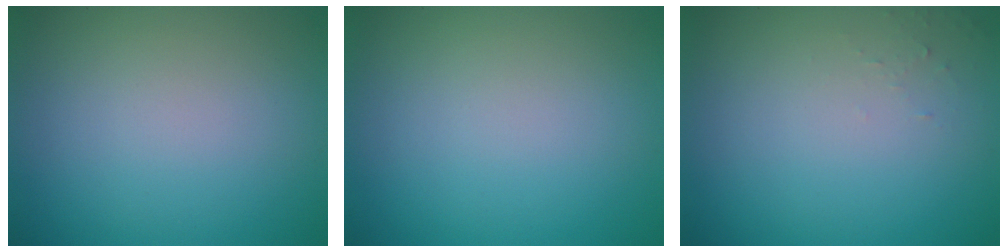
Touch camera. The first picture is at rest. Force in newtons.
{"total": 0.0}
{"total": 0.6, "press": 0.6, "slide": 0.1}